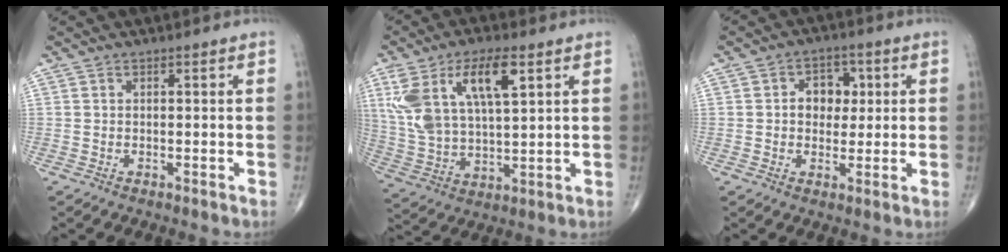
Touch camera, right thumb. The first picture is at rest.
{"total": 16.3, "force": [6.7, 6.9, 13.2], "torque": [-0.261, -0.009, 0.133]}
{"total": 6.3, "force": [1.0, 4.9, 3.9], "torque": [-0.017, 0.005, 0.011]}